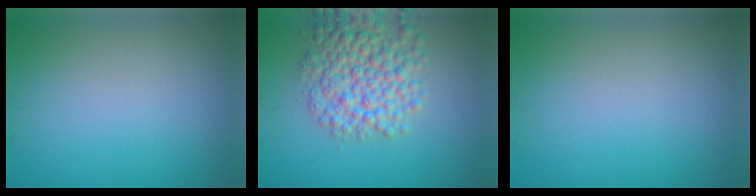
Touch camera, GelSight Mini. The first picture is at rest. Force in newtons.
{"total": 6.5, "press": 6.5, "slide": 0.2}
{"total": 0.0}